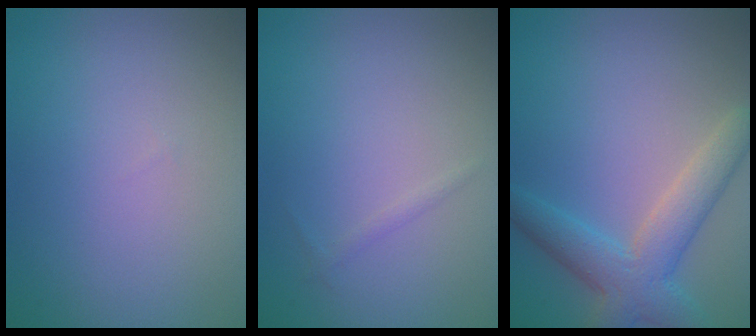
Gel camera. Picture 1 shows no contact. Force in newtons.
{"total": 0.5, "press": 0.5, "slide": 0.0}
{"total": 4.9, "press": 4.9, "slide": 0.3}